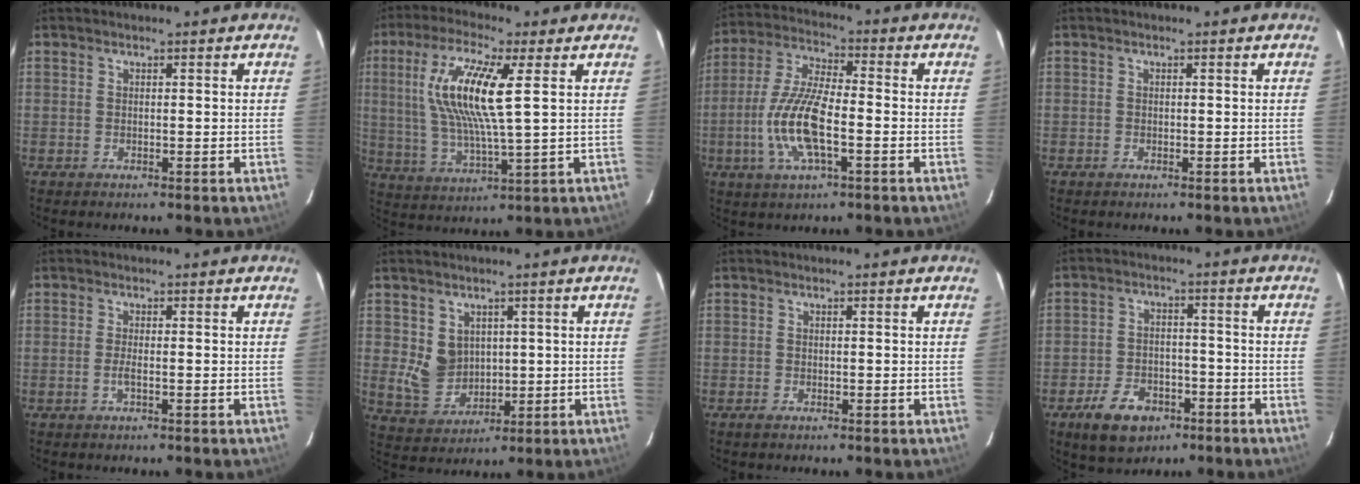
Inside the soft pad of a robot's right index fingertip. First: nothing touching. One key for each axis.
{"total": 13.9, "fx": 3.5, "fy": 2.0, "fz": 13.3, "tx": -0.260, "ty": 0.002, "tz": 0.070}
{"total": 12.8, "fx": -3.4, "fy": 3.8, "fz": 11.7, "tx": -0.249, "ty": -0.002, "tz": -0.070}
{"total": 0.0}
{"total": 1.6, "fx": -0.6, "fy": 0.0, "fz": 1.4, "tx": -0.030, "ty": -0.001, "tz": -0.012}
{"total": 6.5, "fx": 1.4, "fy": 5.7, "fz": 2.8, "tx": -0.057, "ty": 0.000, "tz": 0.046}
{"total": 0.8, "fx": -0.6, "fy": 0.3, "fz": 0.4, "tx": -0.009, "ty": -0.003, "tz": -0.013}
{"total": 9.8, "fx": -5.7, "fy": 6.3, "fz": 4.9, "tx": -0.118, "ty": 0.010, "tz": -0.083}